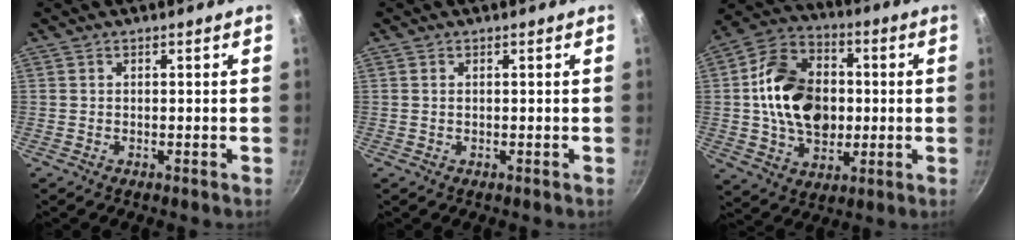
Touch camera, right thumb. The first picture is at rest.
{"total": 0.5, "force": [0.2, 0.3, 0.4], "torque": [-0.007, 0.001, 0.004]}
{"total": 18.8, "force": [0.8, 13.7, 12.9], "torque": [-0.184, 0.019, 0.008]}